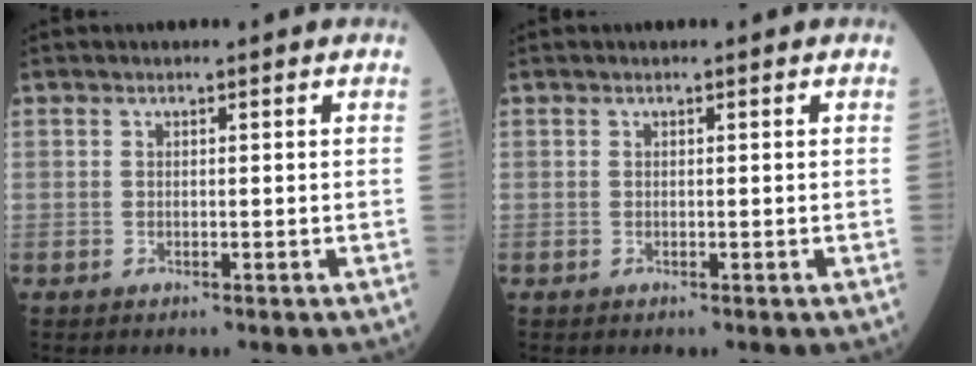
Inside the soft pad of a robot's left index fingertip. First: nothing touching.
{"total": 0.0}